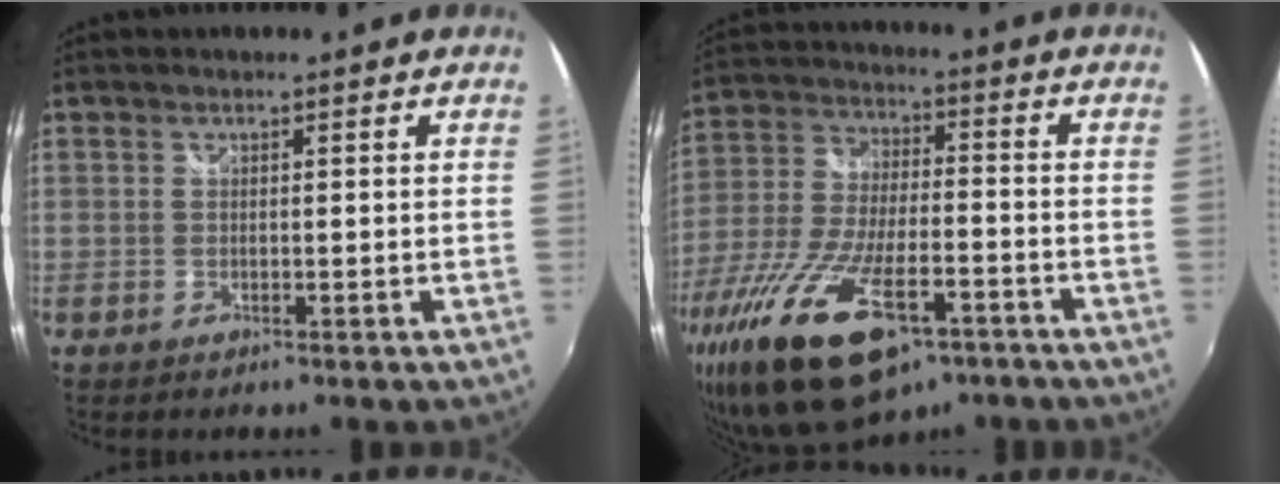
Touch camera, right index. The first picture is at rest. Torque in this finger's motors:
{"motor_torque": [2.06, -0.08, 1.05, 0.17]}